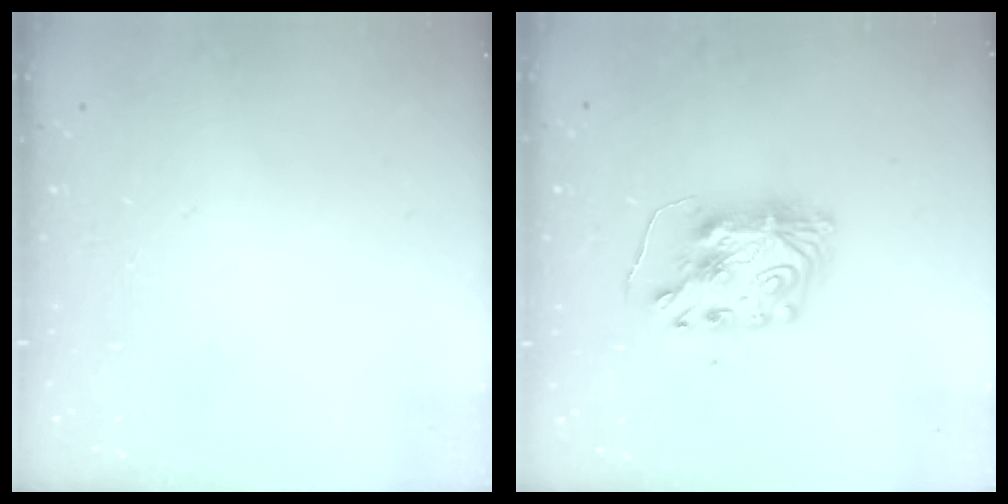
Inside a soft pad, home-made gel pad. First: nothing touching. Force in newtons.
{"total": 9.1, "press": 9.0, "slide": 0.9}